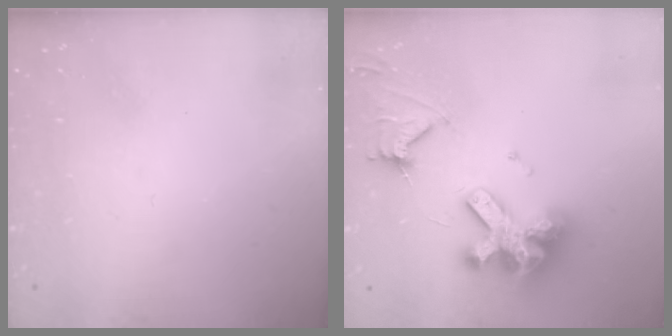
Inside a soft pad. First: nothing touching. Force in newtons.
{"total": 15.7, "press": 15.6, "slide": 1.7}